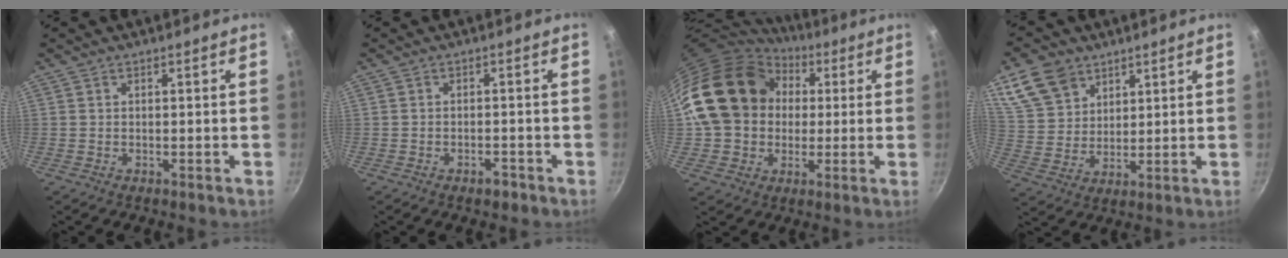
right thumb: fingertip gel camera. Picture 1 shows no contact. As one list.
[{"total": 2.3, "force": [-1.5, 1.2, 1.2], "torque": [-0.013, 0.016, -0.017]}, {"total": 21.1, "force": [4.1, 17.0, 11.8], "torque": [-0.194, 0.035, 0.071]}, {"total": 11.2, "force": [6.5, 8.0, 4.4], "torque": [-0.062, -0.017, 0.134]}]